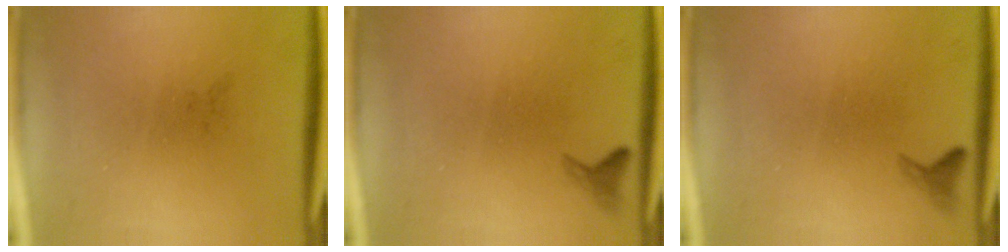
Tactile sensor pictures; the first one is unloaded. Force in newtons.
{"total": 1.0}
{"total": 1.0}